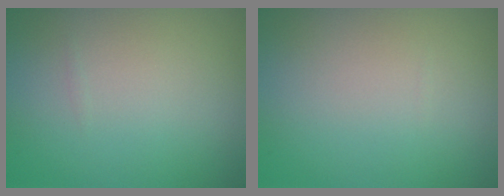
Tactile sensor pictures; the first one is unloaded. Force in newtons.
{"total": 0.0}